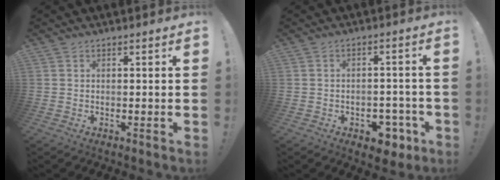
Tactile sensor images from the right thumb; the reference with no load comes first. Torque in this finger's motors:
{"motor_torque": [0.83, 0.67, 0.39, -0.54, -0.02]}